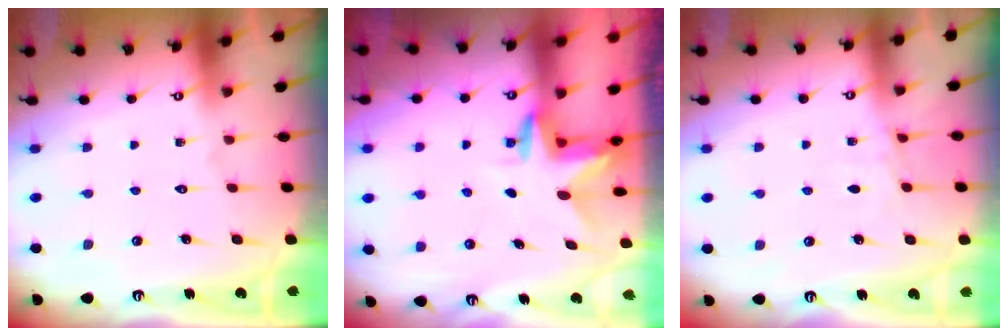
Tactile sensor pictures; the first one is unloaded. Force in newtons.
{"total": 2.8, "press": 2.8, "slide": 0.1}
{"total": 4.4, "press": 4.4, "slide": 0.5}